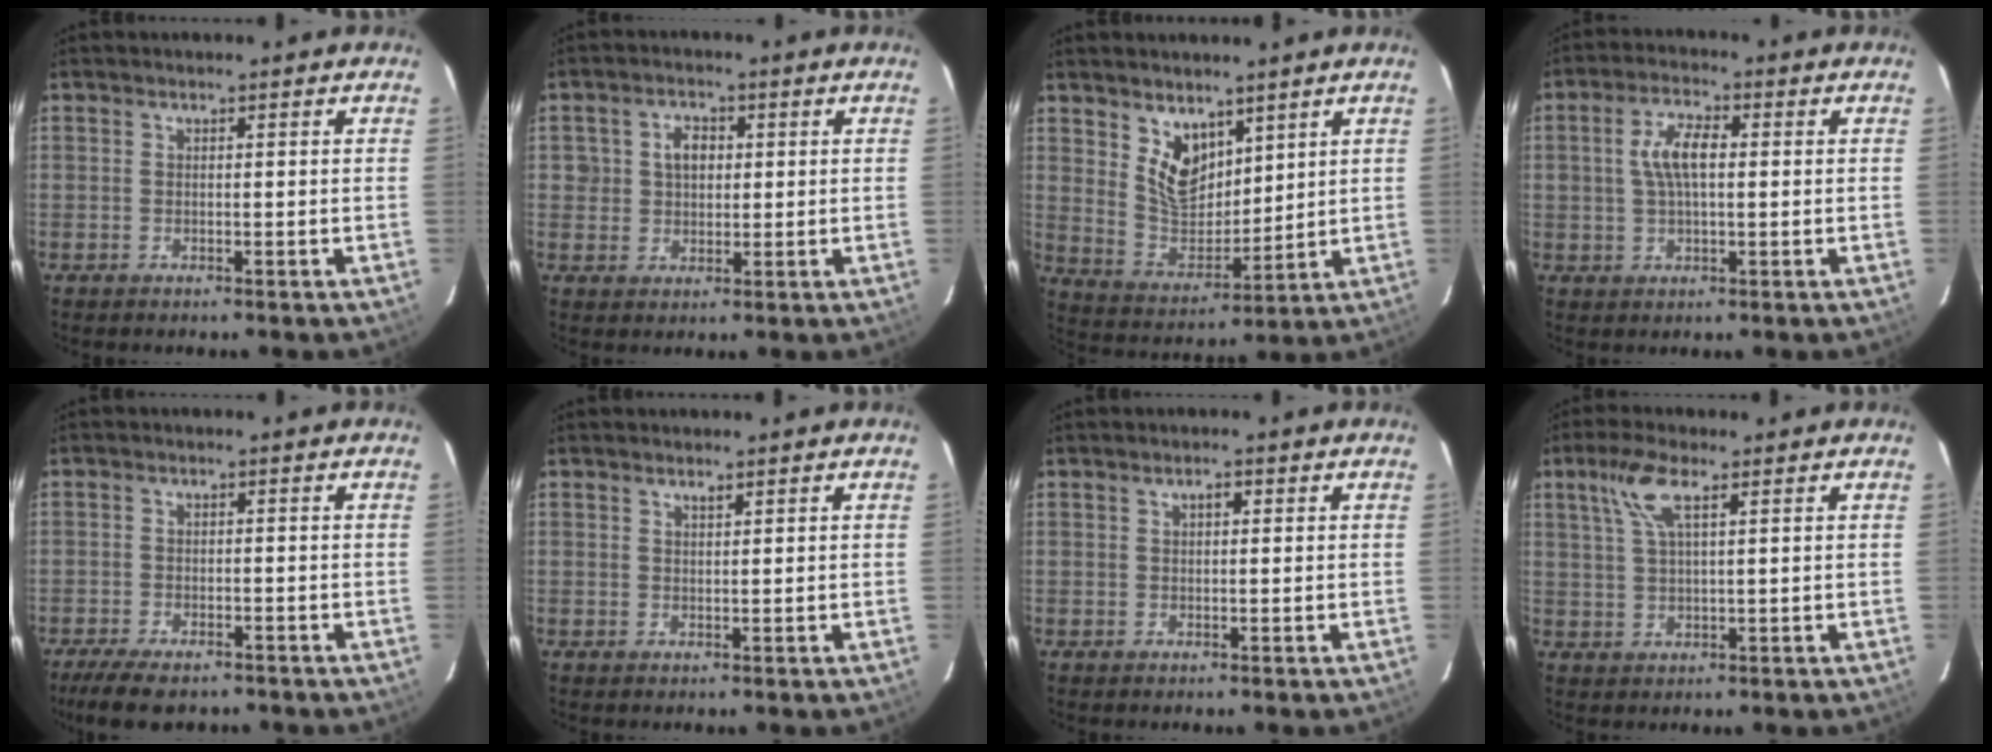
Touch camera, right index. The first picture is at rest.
{"total": 4.4, "force": [0.8, 3.8, 2.1], "torque": [-0.033, 0.015, 0.018]}
{"total": 9.4, "force": [5.6, 5.8, 5.0], "torque": [-0.087, -0.001, 0.121]}
{"total": 6.5, "force": [0.8, 3.0, 5.7], "torque": [-0.111, 0.013, 0.017]}
{"total": 8.2, "force": [-6.5, 2.8, 4.2], "torque": [-0.103, -0.023, -0.110]}
{"total": 0.9, "force": [0.7, 0.2, 0.4], "torque": [-0.007, 0.002, 0.013]}
{"total": 1.4, "force": [0.5, 0.7, 1.0], "torque": [-0.017, 0.006, 0.007]}
{"total": 6.1, "force": [2.9, 1.6, 5.1], "torque": [-0.106, 0.010, 0.060]}